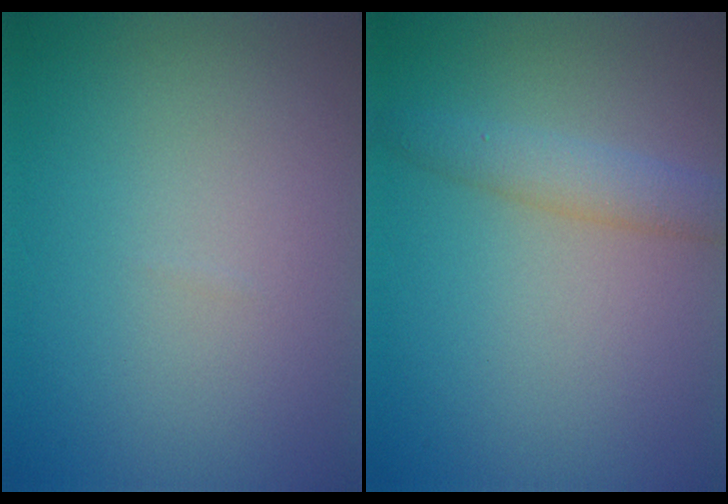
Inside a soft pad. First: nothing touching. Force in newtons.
{"total": 2.6, "press": 2.6, "slide": 0.1}